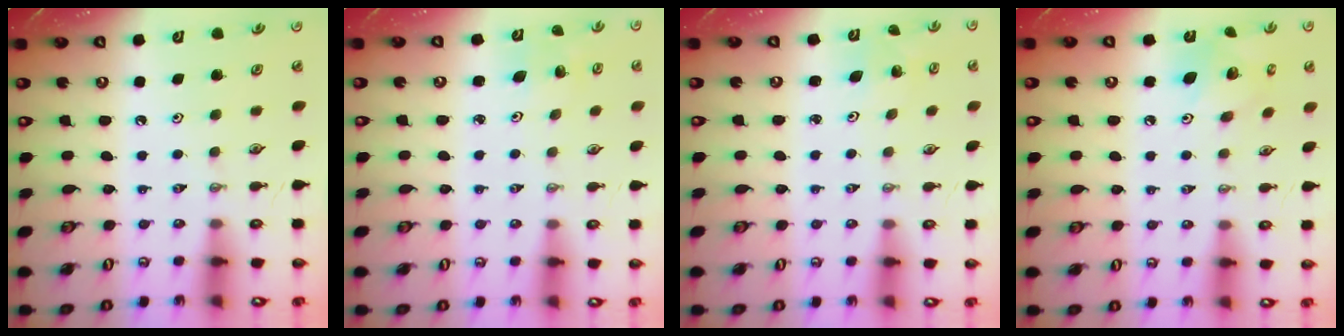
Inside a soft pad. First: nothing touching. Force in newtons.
{"total": 3.6, "press": 3.6, "slide": 0.3}
{"total": 1.3, "press": 1.3, "slide": 0.1}
{"total": 10.5, "press": 10.5, "slide": 0.6}